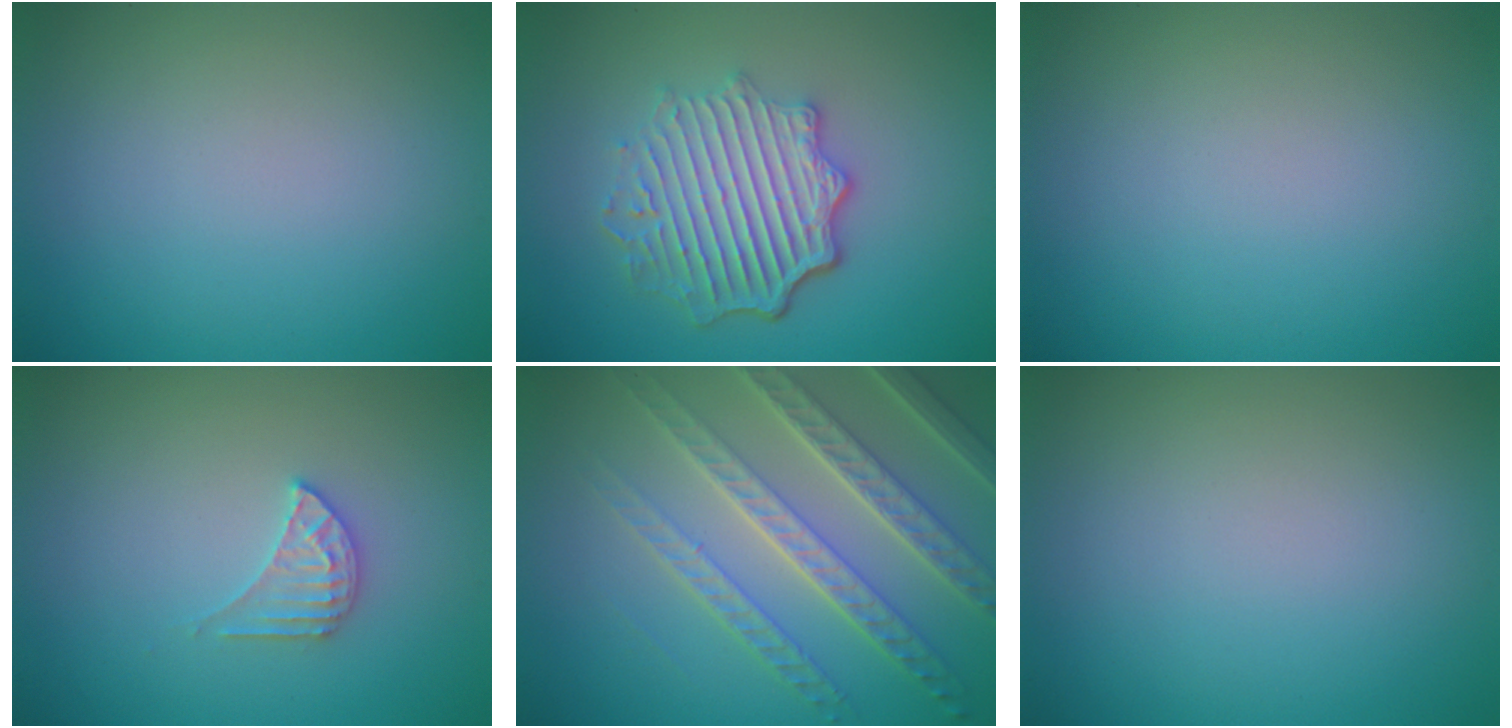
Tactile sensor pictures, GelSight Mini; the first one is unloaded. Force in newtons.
{"total": 6.1, "press": 4.6, "slide": 4.0}
{"total": 0.0}
{"total": 2.1, "press": 2.0, "slide": 0.4}
{"total": 7.2, "press": 5.5, "slide": 4.7}
{"total": 0.0}